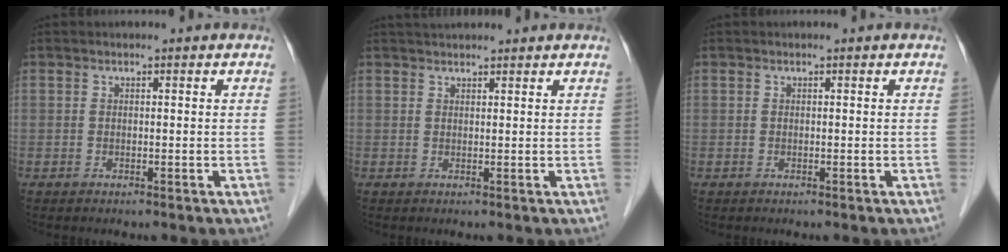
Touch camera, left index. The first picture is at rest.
{"total": 4.0, "force": [3.8, 0.5, 1.2], "torque": [-0.018, 0.037, 0.059]}
{"total": 0.0}